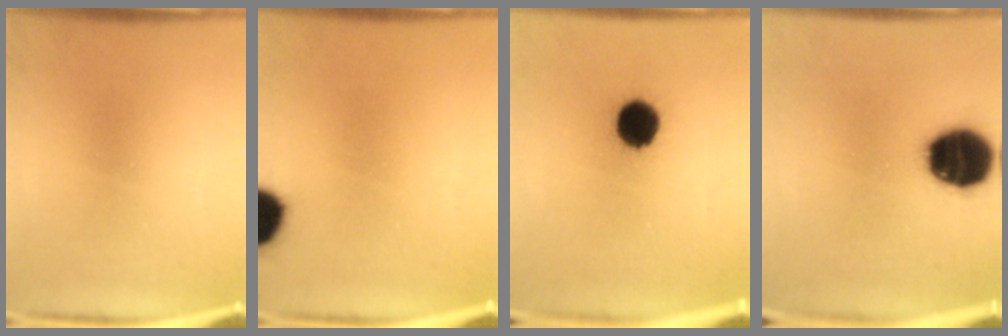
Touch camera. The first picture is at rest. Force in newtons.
{"total": 14.1}
{"total": 10.1}
{"total": 17.0}